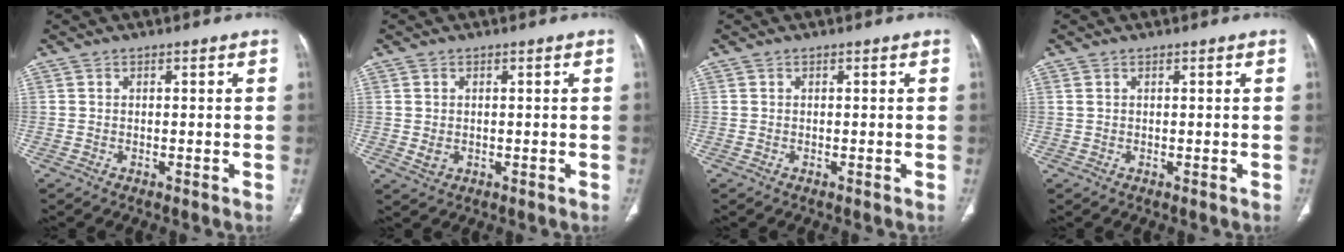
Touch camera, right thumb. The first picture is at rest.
{"total": 2.0, "force": [0.0, 1.6, 1.2], "torque": [-0.022, -0.003, 0.007]}
{"total": 0.0}
{"total": 0.5, "force": [0.3, 0.2, 0.3], "torque": [-0.010, 0.009, 0.010]}